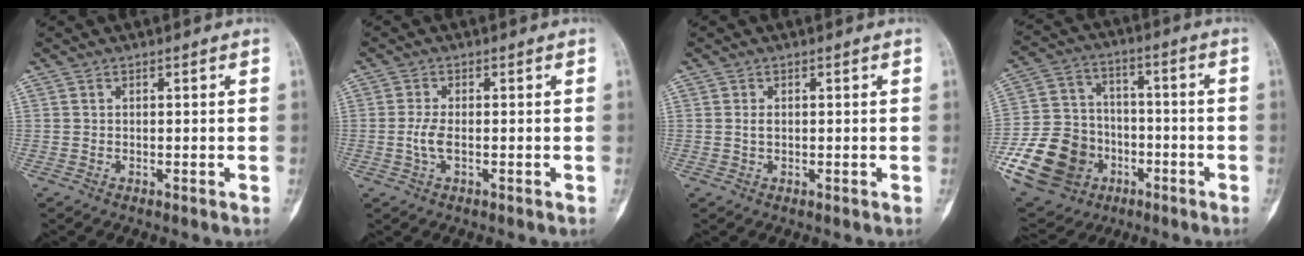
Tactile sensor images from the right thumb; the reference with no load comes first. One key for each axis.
{"total": 2.9, "fx": -0.5, "fy": 1.1, "fz": 2.6, "tx": -0.061, "ty": 0.000, "tz": -0.010}
{"total": 1.0, "fx": 0.1, "fy": 0.6, "fz": 0.8, "tx": -0.015, "ty": 0.000, "tz": 0.004}
{"total": 19.3, "fx": -7.0, "fy": 15.8, "fz": 8.5, "tx": -0.163, "ty": 0.056, "tz": -0.111}